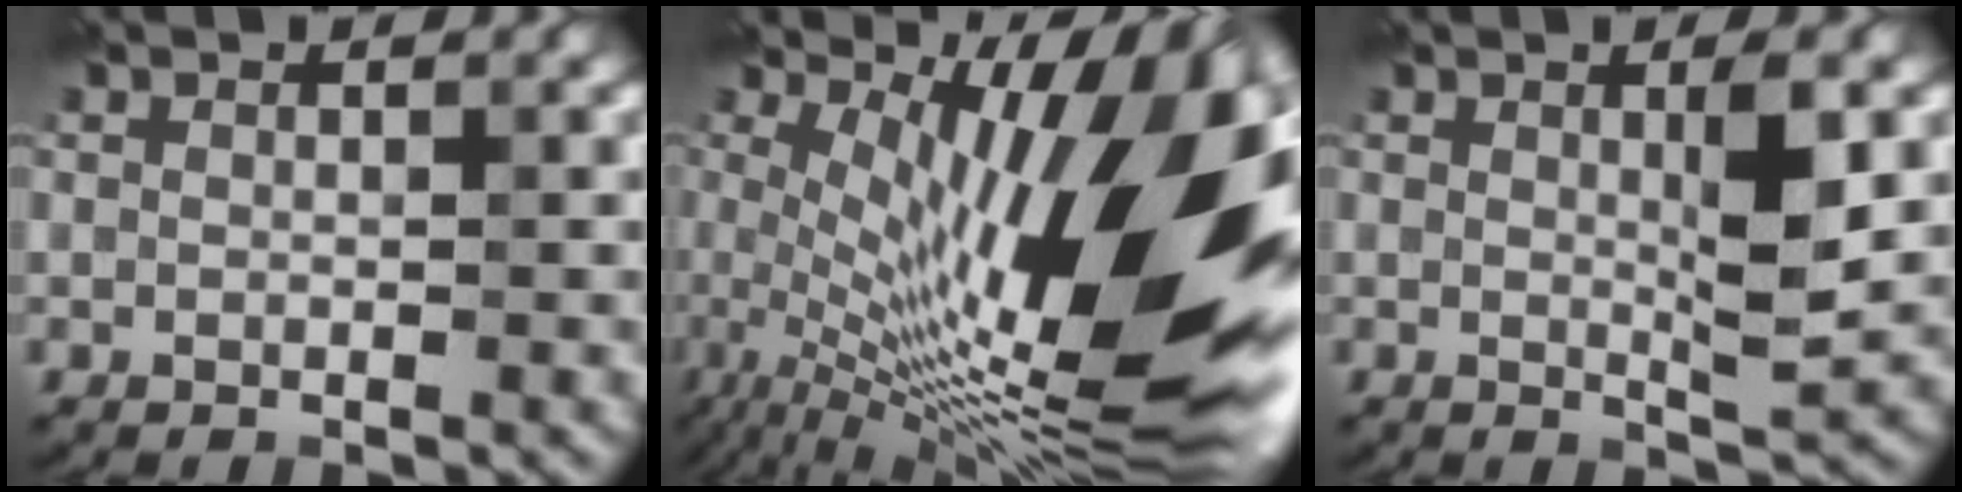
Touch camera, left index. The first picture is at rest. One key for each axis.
{"total": 16.2, "fx": 2.3, "fy": 5.9, "fz": 15.0, "tx": -0.213, "ty": 0.001, "tz": 0.039}
{"total": 3.6, "fx": 0.7, "fy": 0.5, "fz": 3.5, "tx": -0.058, "ty": -0.005, "tz": 0.010}